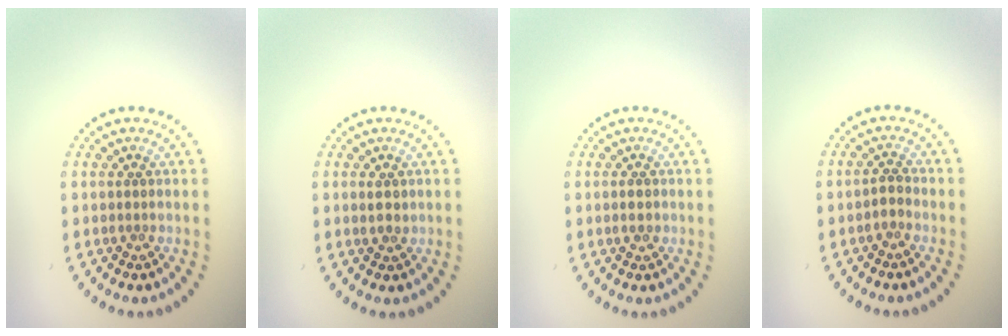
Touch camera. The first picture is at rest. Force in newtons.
{"total": 1.2, "press": 1.2, "slide": 0.3}
{"total": 1.0, "press": 0.9, "slide": 0.2}
{"total": 1.2, "press": 0.9, "slide": 0.7}